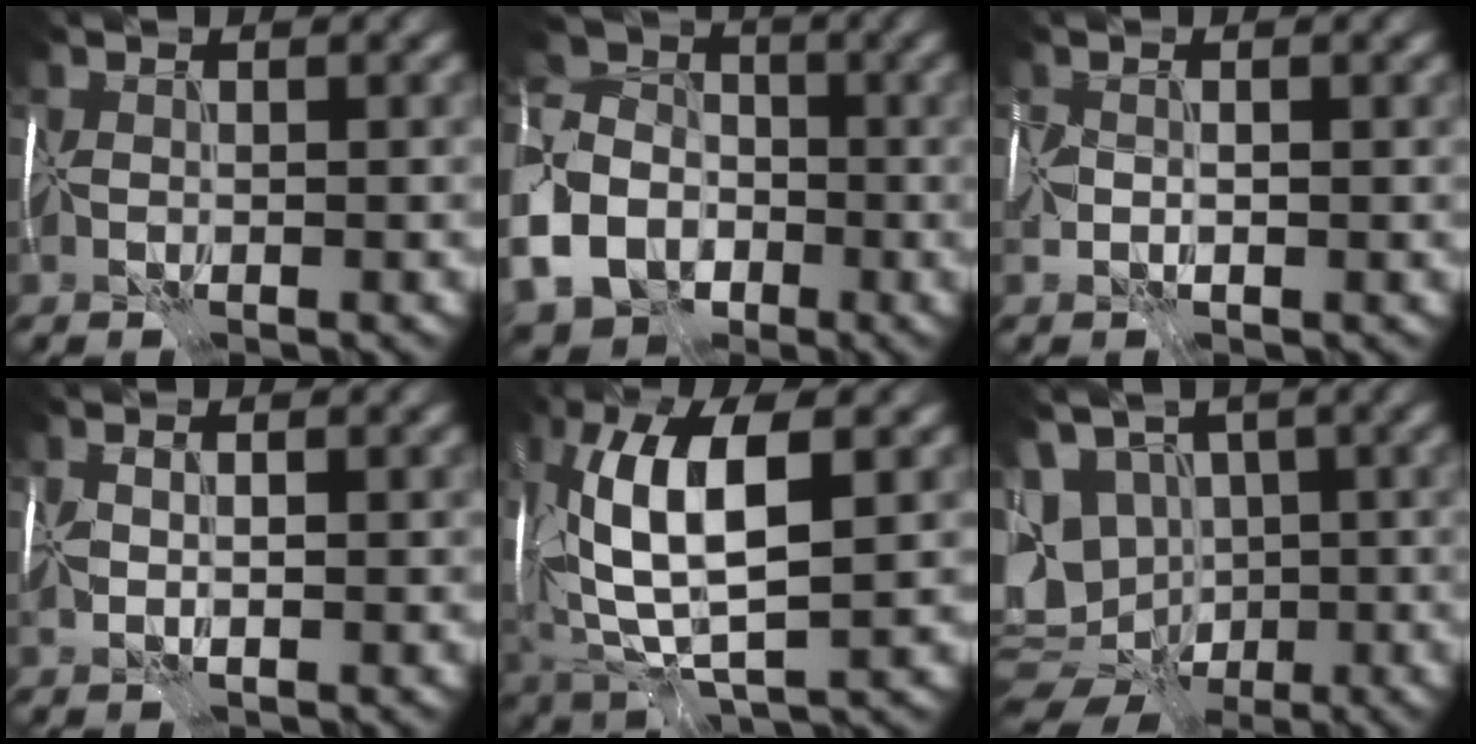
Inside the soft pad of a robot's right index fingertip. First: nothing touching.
{"total": 12.8, "force": [-5.3, 10.0, 6.1], "torque": [-0.174, -0.025, -0.100]}
{"total": 1.9, "force": [-0.1, 1.0, 1.6], "torque": [-0.037, -0.006, -0.001]}
{"total": 1.0, "force": [-0.1, 0.2, 0.9], "torque": [-0.026, -0.003, 0.001]}
{"total": 11.1, "force": [1.9, 4.3, 10.1], "torque": [-0.200, 0.008, 0.030]}
{"total": 10.9, "force": [-2.3, 8.2, 6.7], "torque": [-0.122, -0.012, -0.030]}